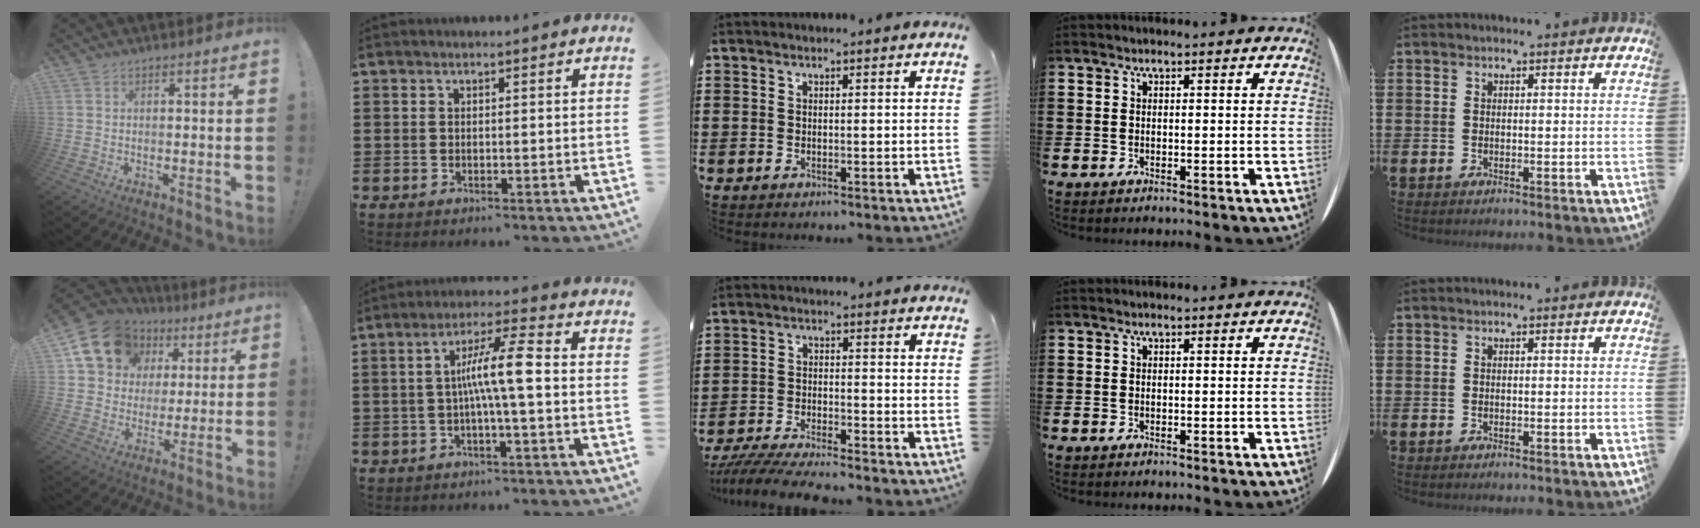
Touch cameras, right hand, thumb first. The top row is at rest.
{"thumb": {"total": 16.2, "force": [7.3, 12.8, 6.9], "torque": [-0.102, -0.031, 0.149]}, "index": {"total": 8.5, "force": [-0.3, 0.9, 8.4], "torque": [-0.152, 0.008, -0.012]}, "middle": {"total": 4.9, "force": [-4.7, 0.1, 1.6], "torque": [-0.040, -0.012, -0.094]}}